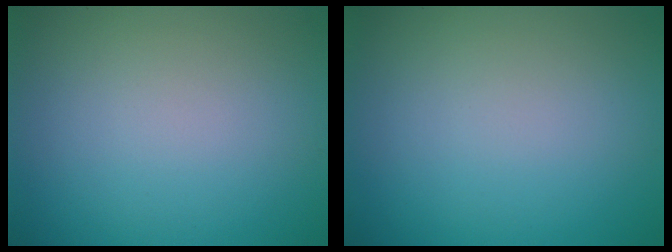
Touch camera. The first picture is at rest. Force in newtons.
{"total": 0.0}